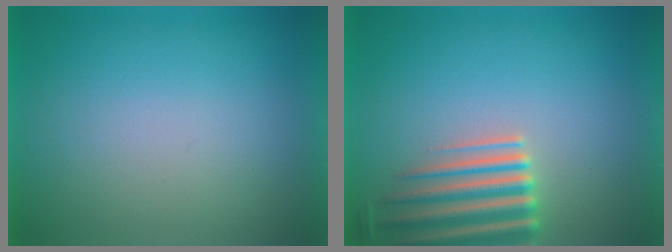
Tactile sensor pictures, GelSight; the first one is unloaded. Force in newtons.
{"total": 6.0}